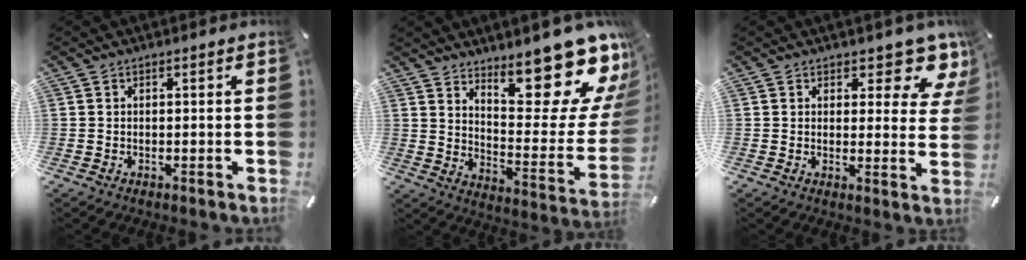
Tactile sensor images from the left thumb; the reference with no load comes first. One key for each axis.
{"total": 20.9, "fx": 15.9, "fy": 7.1, "fz": 11.6, "tx": -0.115, "ty": -0.147, "tz": 0.261}
{"total": 8.0, "fx": 6.2, "fy": 3.6, "fz": 3.6, "tx": -0.019, "ty": -0.057, "tz": 0.101}